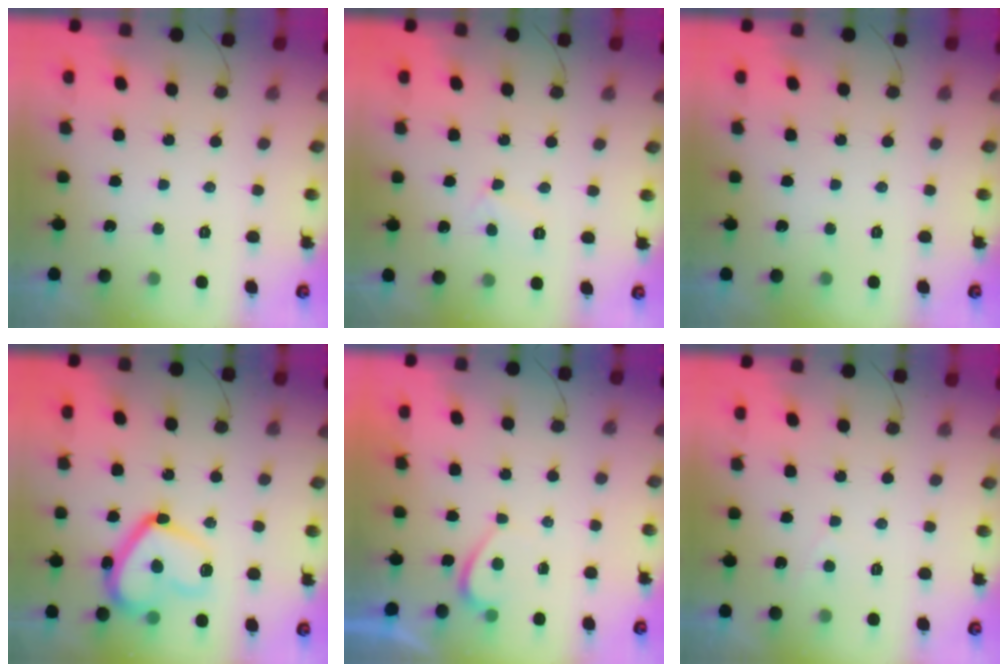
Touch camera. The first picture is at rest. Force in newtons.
{"total": 4.3, "press": 4.3, "slide": 0.5}
{"total": 0.0}
{"total": 17.0, "press": 16.9, "slide": 1.1}
{"total": 0.7, "press": 0.5, "slide": 0.5}
{"total": 2.3, "press": 2.3, "slide": 0.4}